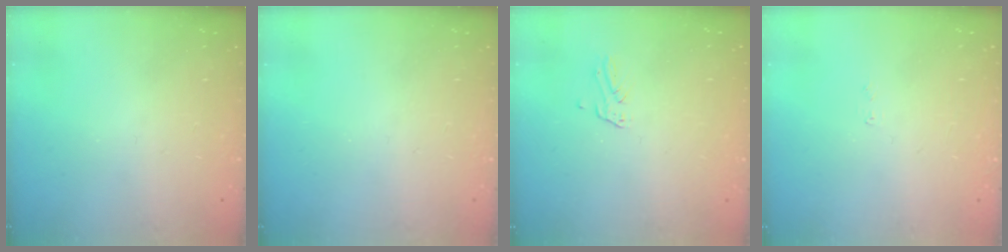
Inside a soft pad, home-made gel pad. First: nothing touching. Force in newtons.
{"total": 0.0}
{"total": 1.2, "press": 1.2, "slide": 0.1}
{"total": 4.1, "press": 4.1, "slide": 0.0}